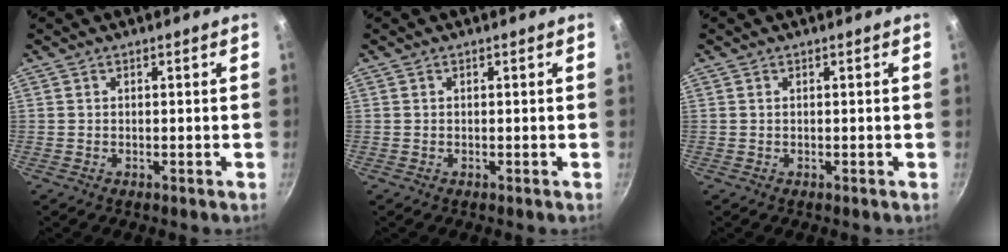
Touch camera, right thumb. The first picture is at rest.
{"total": 0.0}
{"total": 0.0}